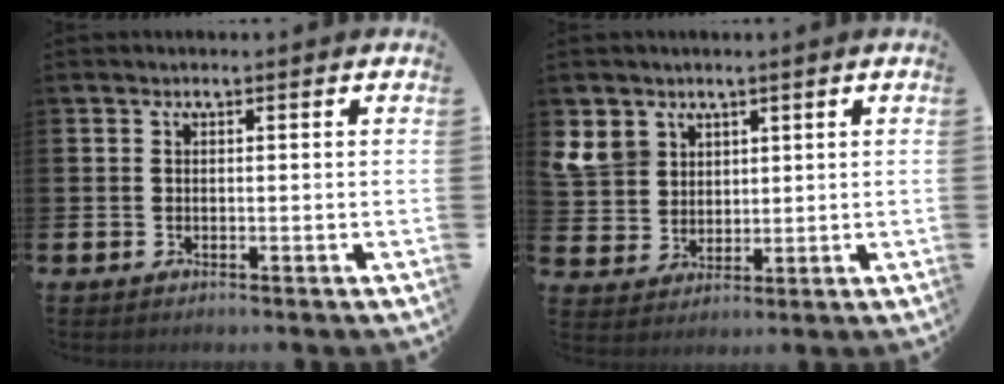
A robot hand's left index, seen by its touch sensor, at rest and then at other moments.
{"total": 6.4, "force": [3.9, 5.0, 1.0], "torque": [-0.042, -0.003, 0.075]}